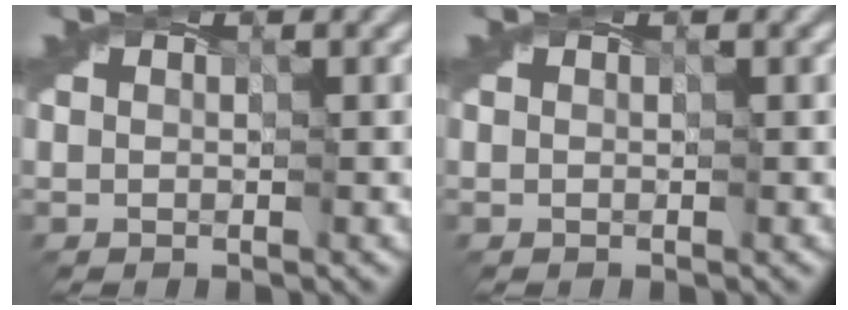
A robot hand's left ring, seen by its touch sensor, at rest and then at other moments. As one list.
[{"total": 0.0}]